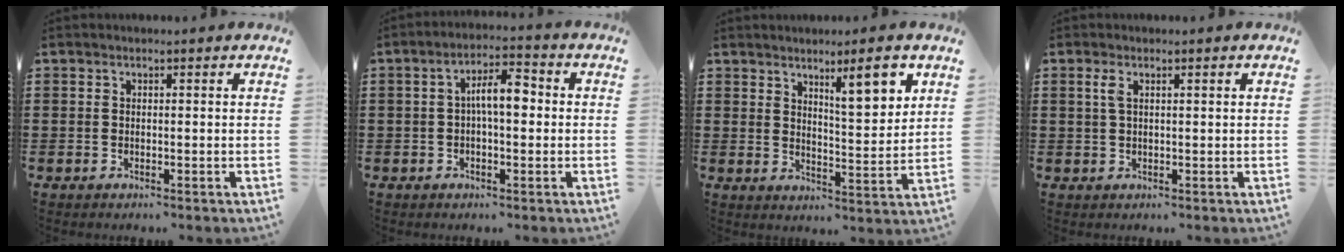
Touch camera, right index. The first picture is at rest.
{"total": 6.0, "force": [0.1, 2.0, 5.6], "torque": [-0.104, 0.014, -0.002]}
{"total": 7.7, "force": [4.8, 2.0, 5.7], "torque": [-0.091, -0.011, 0.076]}
{"total": 1.9, "force": [0.6, 0.5, 1.7], "torque": [-0.036, 0.004, 0.009]}